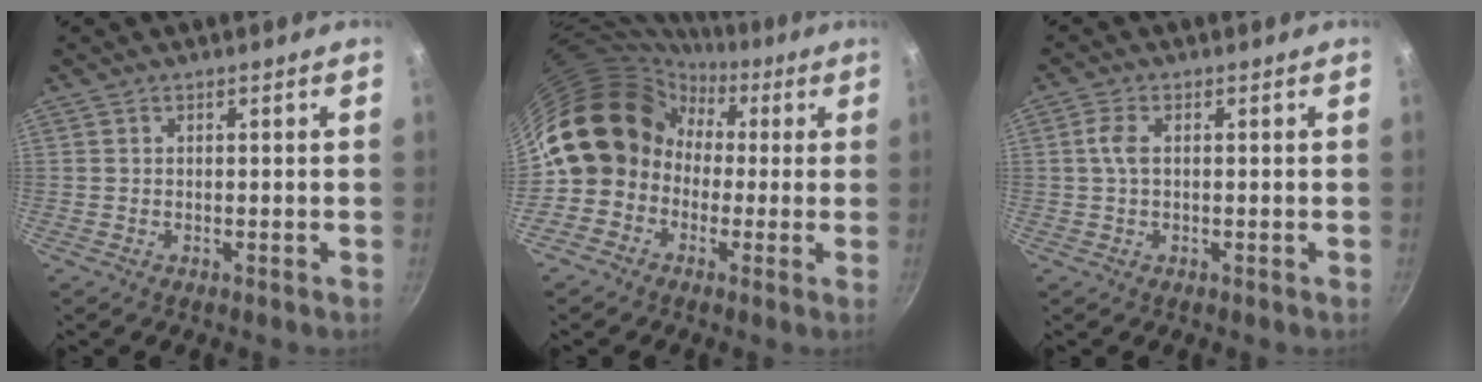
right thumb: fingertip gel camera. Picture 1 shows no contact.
{"total": 13.7, "force": [-0.6, 12.2, 6.2], "torque": [-0.057, 0.051, -0.031]}
{"total": 3.0, "force": [0.3, 1.6, 2.5], "torque": [-0.061, 0.007, 0.003]}